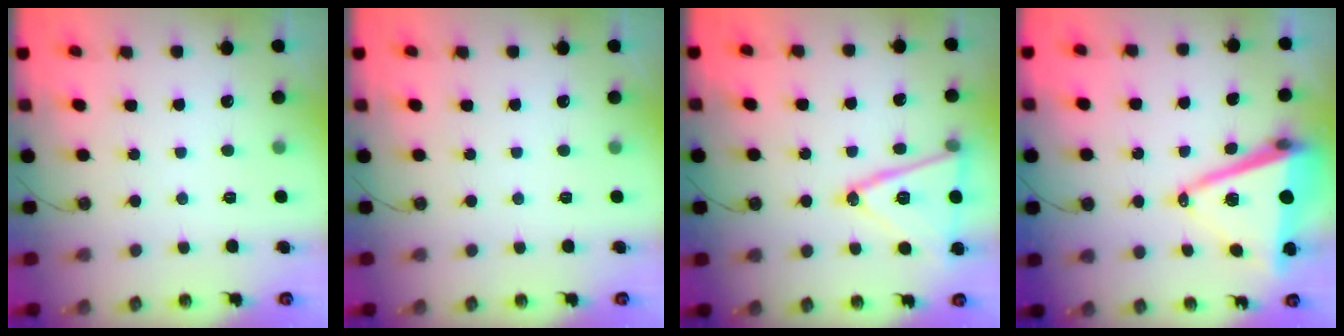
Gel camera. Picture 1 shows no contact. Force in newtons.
{"total": 0.0}
{"total": 17.6, "press": 17.3, "slide": 3.4}
{"total": 14.5, "press": 13.8, "slide": 4.2}